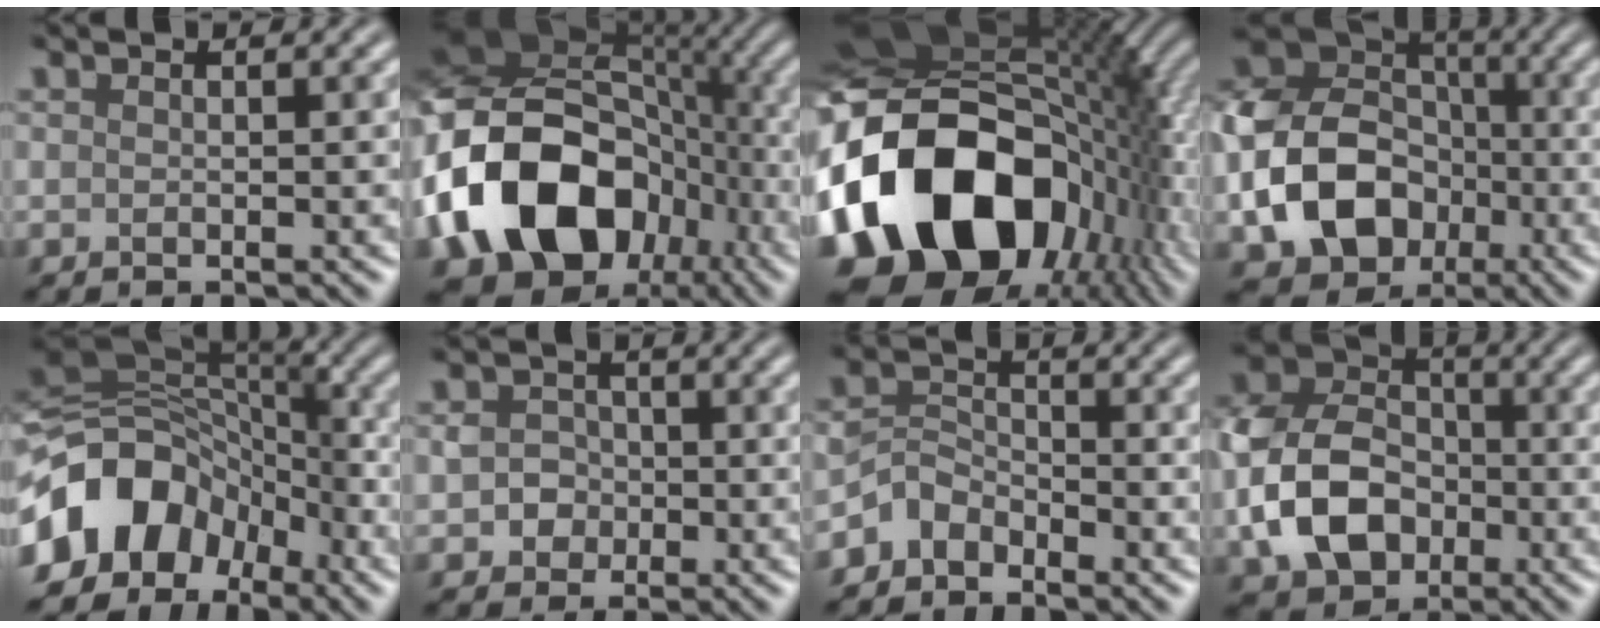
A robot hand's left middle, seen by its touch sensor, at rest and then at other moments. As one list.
[{"total": 16.9, "force": [-4.6, 12.8, 10.1], "torque": [-0.200, -0.004, -0.079]}, {"total": 19.6, "force": [-5.3, 13.7, 13.0], "torque": [-0.276, -0.026, -0.080]}, {"total": 12.7, "force": [-3.3, 10.1, 7.0], "torque": [-0.158, -0.011, -0.062]}, {"total": 12.6, "force": [-5.2, 9.0, 7.1], "torque": [-0.144, 0.000, -0.105]}, {"total": 2.1, "force": [-0.4, 2.0, 0.7], "torque": [-0.006, 0.005, -0.010]}, {"total": 2.6, "force": [-2.1, 1.5, 0.4], "torque": [-0.007, 0.013, -0.049]}, {"total": 9.5, "force": [-2.4, 7.2, 5.7], "torque": [-0.125, 0.000, -0.052]}]